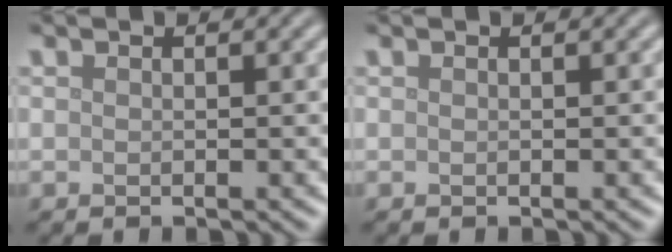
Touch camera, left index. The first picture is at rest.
{"total": 0.0}